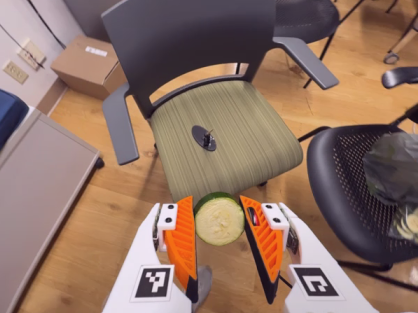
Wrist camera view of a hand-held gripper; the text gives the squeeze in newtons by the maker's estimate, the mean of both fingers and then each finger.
{"total": 8.9, "left": 9.1, "right": 8.7}